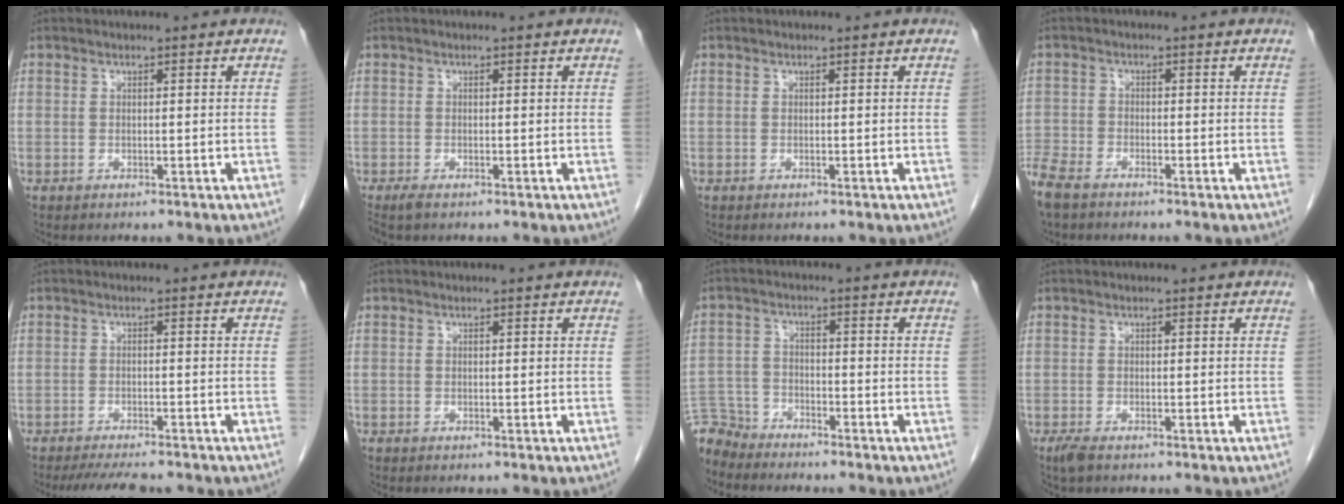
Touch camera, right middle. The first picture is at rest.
{"total": 1.4, "force": [-1.1, 0.3, 0.8], "torque": [-0.020, -0.006, -0.018]}
{"total": 0.0}
{"total": 6.2, "force": [-5.1, 2.1, 2.8], "torque": [-0.062, -0.013, -0.099]}
{"total": 6.5, "force": [-5.7, 1.0, 2.8], "torque": [-0.038, -0.013, -0.088]}
{"total": 0.0}
{"total": 5.9, "force": [-5.8, 1.4, -0.3], "torque": [0.010, -0.002, -0.113]}
{"total": 2.0, "force": [-1.4, 0.6, 1.2], "torque": [-0.033, -0.006, -0.025]}